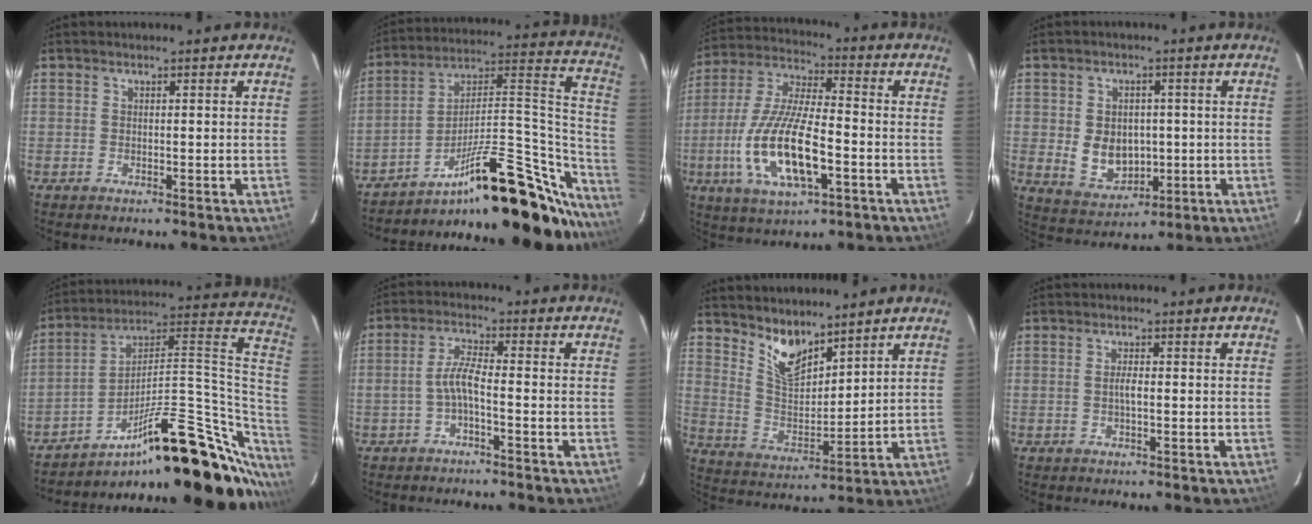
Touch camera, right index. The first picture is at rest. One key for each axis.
{"total": 31.1, "fx": -24.2, "fy": 8.9, "fz": 17.3, "tx": -0.207, "ty": 0.049, "tz": -0.351}
{"total": 17.0, "fx": -5.2, "fy": 5.7, "fz": 15.1, "tx": -0.321, "ty": -0.012, "tz": -0.094}
{"total": 8.3, "fx": -0.4, "fy": 6.6, "fz": 5.0, "tx": -0.107, "ty": -0.001, "tz": 0.015}
{"total": 29.8, "fx": -17.0, "fy": 10.7, "fz": 22.0, "tx": -0.280, "ty": 0.044, "tz": -0.251}
{"total": 3.9, "fx": -1.8, "fy": 0.5, "fz": 3.4, "tx": -0.076, "ty": 0.010, "tz": -0.035}
{"total": 8.8, "fx": 7.0, "fy": 3.3, "fz": 4.3, "tx": -0.075, "ty": -0.006, "tz": 0.139}
{"total": 1.5, "fx": -0.3, "fy": 0.3, "fz": 1.5, "tx": -0.029, "ty": 0.002, "tz": -0.007}